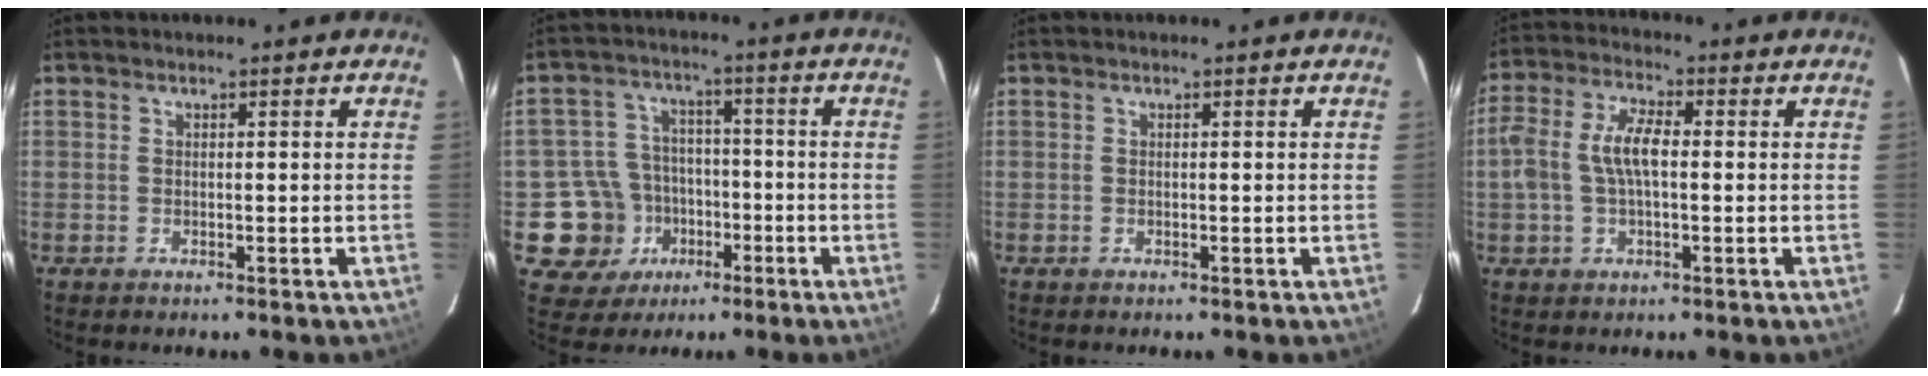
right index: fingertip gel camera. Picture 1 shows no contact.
{"total": 10.8, "force": [-4.1, 9.9, 1.4], "torque": [-0.059, 0.031, -0.051]}
{"total": 0.0}
{"total": 7.9, "force": [-0.2, 3.6, 7.1], "torque": [-0.149, 0.016, -0.004]}